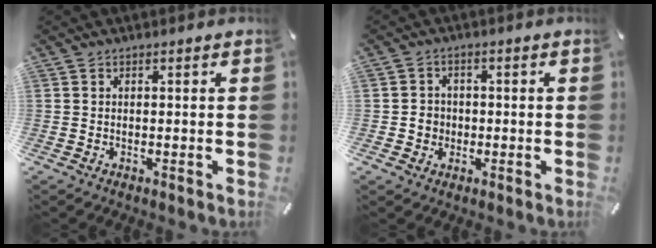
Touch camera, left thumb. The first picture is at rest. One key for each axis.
{"total": 3.6, "fx": -0.8, "fy": 3.5, "fz": 0.6, "tx": -0.007, "ty": 0.004, "tz": -0.018}